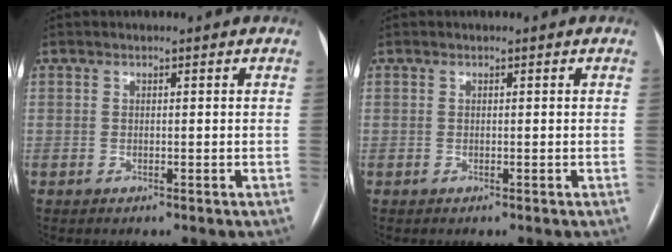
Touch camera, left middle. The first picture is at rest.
{"total": 0.0}